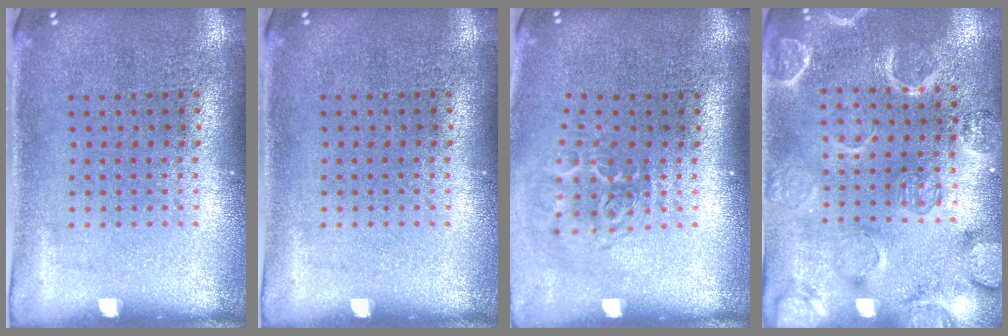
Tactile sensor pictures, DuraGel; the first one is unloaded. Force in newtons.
{"total": 0.0}
{"total": 1.9, "press": 1.2, "slide": 1.4}
{"total": 2.5, "press": 2.5, "slide": 0.1}